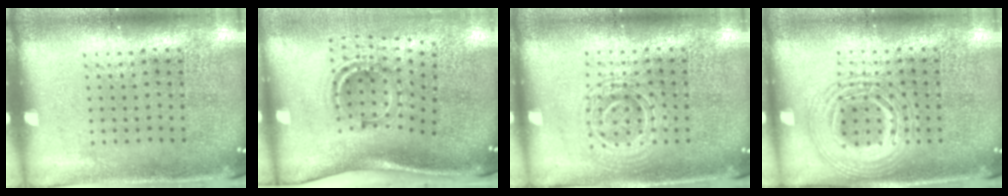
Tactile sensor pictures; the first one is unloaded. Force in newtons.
{"total": 1.5, "press": 1.1, "slide": 1.0}
{"total": 1.2, "press": 1.2, "slide": 0.3}
{"total": 2.6, "press": 2.6, "slide": 0.3}